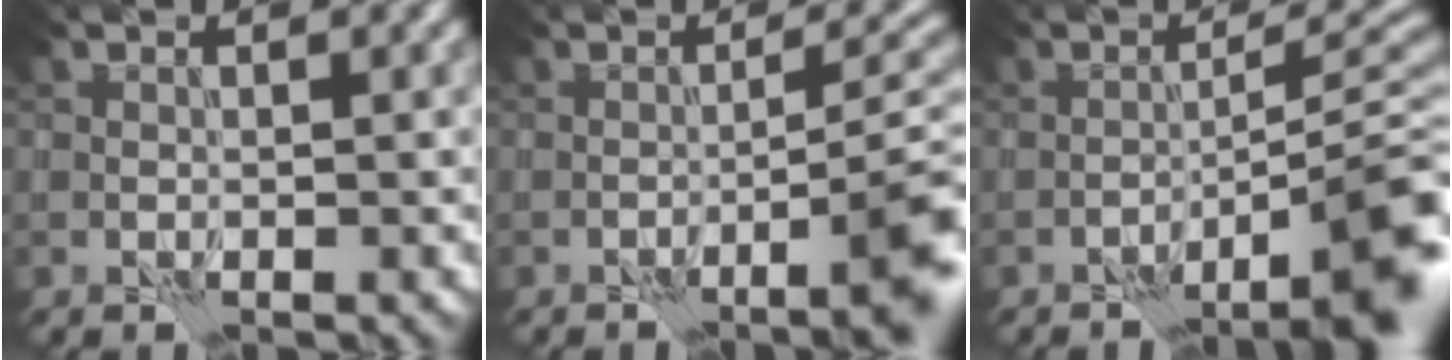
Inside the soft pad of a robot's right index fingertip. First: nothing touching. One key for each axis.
{"total": 6.3, "fx": -2.6, "fy": 1.0, "fz": 5.7, "tx": -0.066, "ty": 0.011, "tz": -0.041}
{"total": 8.6, "fx": -4.6, "fy": 1.7, "fz": 7.1, "tx": -0.091, "ty": 0.009, "tz": -0.069}